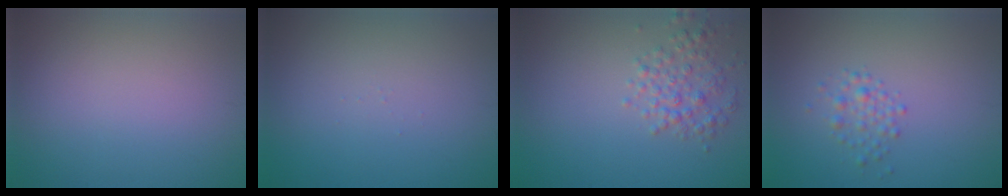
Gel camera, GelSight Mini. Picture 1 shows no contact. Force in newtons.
{"total": 0.0}
{"total": 2.8, "press": 2.8, "slide": 0.1}
{"total": 1.7, "press": 1.7, "slide": 0.0}